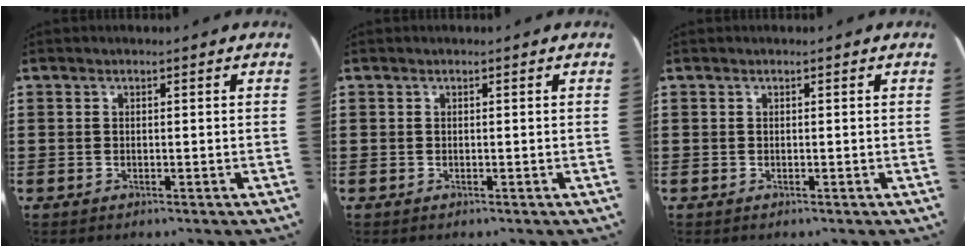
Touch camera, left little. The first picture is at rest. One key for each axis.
{"total": 0.0}
{"total": 0.0}